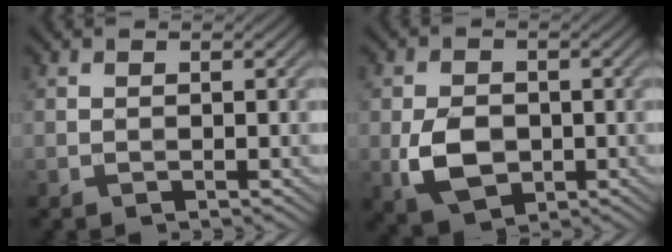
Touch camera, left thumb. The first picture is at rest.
{"total": 6.0, "force": [-1.3, 4.2, 4.1], "torque": [-0.092, -0.012, -0.024]}